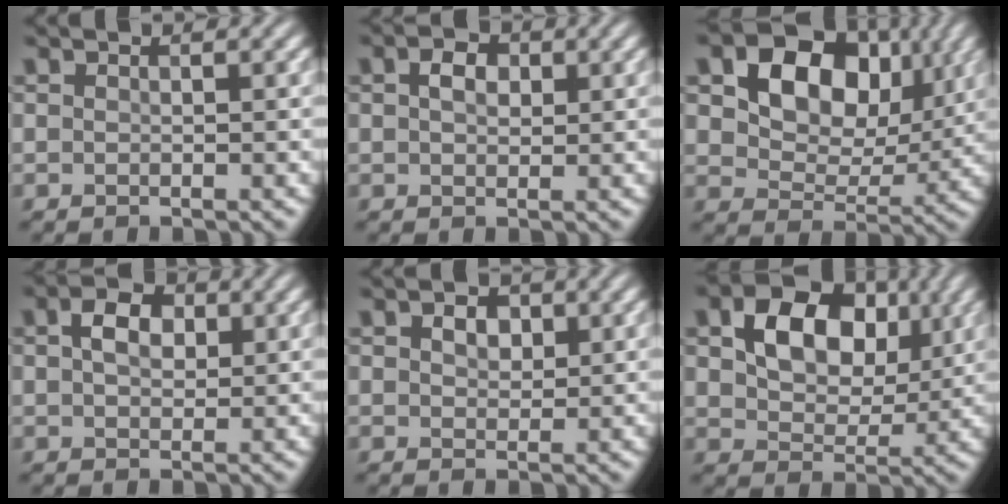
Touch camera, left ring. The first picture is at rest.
{"total": 2.2, "force": [0.7, 1.5, 1.5], "torque": [-0.030, 0.004, 0.009]}
{"total": 11.2, "force": [4.1, 7.6, 7.1], "torque": [-0.127, 0.016, 0.059]}
{"total": 3.4, "force": [1.0, 2.3, 2.3], "torque": [-0.046, 0.006, 0.014]}
{"total": 2.1, "force": [0.8, 1.4, 1.2], "torque": [-0.021, 0.000, 0.014]}
{"total": 8.0, "force": [2.4, 5.5, 5.3], "torque": [-0.098, 0.000, 0.032]}